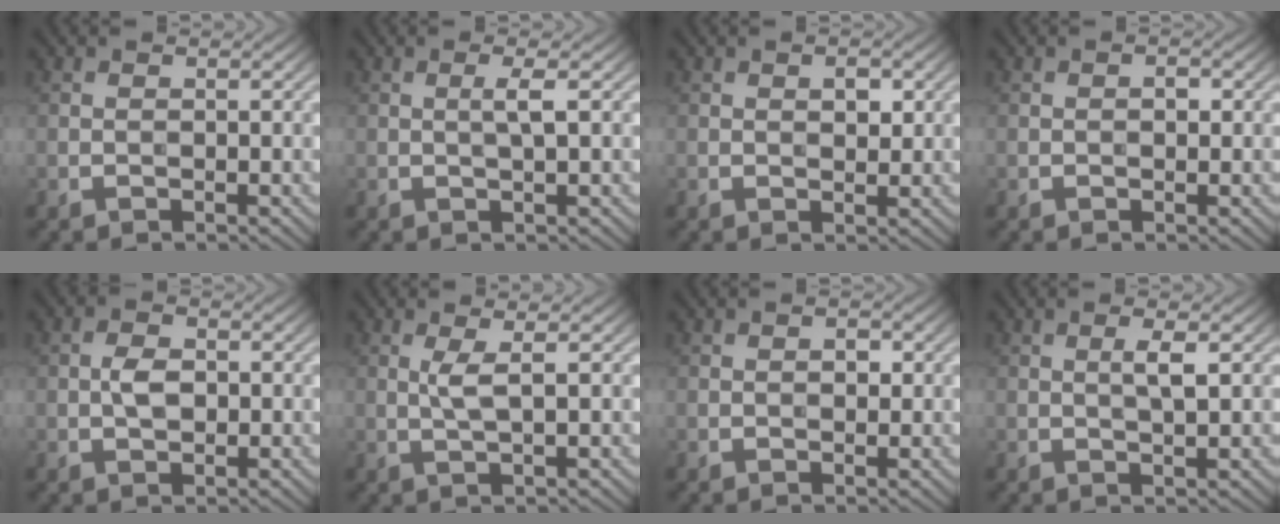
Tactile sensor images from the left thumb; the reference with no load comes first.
{"total": 1.8, "force": [0.3, 0.0, 1.8], "torque": [-0.036, 0.006, 0.004]}
{"total": 2.1, "force": [0.7, 1.1, 1.7], "torque": [-0.025, -0.002, 0.011]}
{"total": 1.0, "force": [0.1, 0.5, 0.9], "torque": [-0.010, 0.001, -0.001]}
{"total": 2.6, "force": [-0.1, 1.5, 2.1], "torque": [-0.044, 0.003, -0.004]}
{"total": 2.6, "force": [0.6, 0.3, 2.5], "torque": [-0.053, 0.004, 0.011]}
{"total": 1.3, "force": [0.3, 0.7, 1.1], "torque": [-0.014, 0.001, 0.001]}
{"total": 2.2, "force": [0.6, 0.3, 2.1], "torque": [-0.040, 0.002, 0.010]}